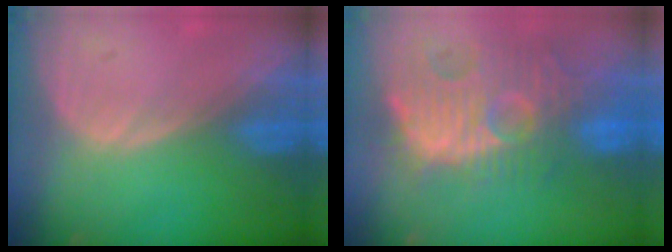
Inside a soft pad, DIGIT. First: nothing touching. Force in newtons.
{"total": 13.1, "press": 12.3, "slide": 4.4}